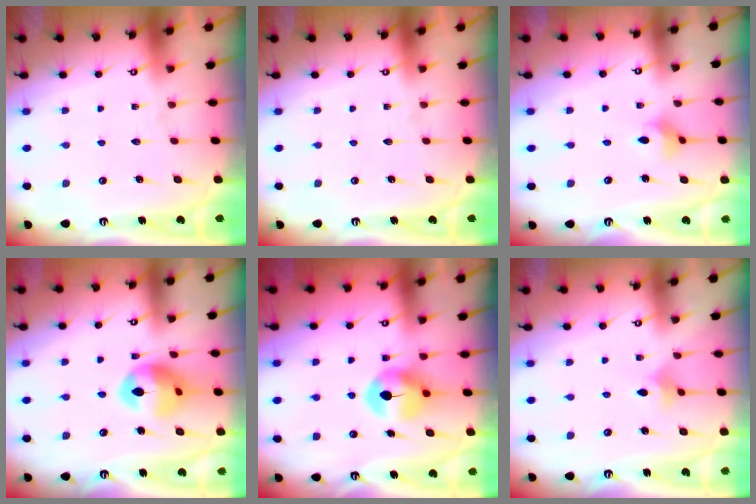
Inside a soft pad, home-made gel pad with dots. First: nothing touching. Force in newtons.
{"total": 0.0}
{"total": 2.8, "press": 2.8, "slide": 0.2}
{"total": 13.4, "press": 13.3, "slide": 1.9}
{"total": 7.4, "press": 7.4, "slide": 0.3}
{"total": 4.0, "press": 4.0, "slide": 0.7}